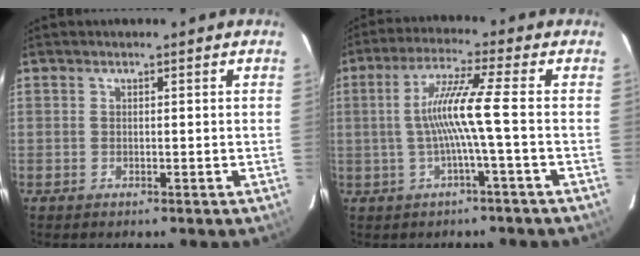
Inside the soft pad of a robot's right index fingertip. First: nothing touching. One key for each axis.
{"total": 8.3, "fx": -1.2, "fy": -1.6, "fz": 8.0, "tx": -0.159, "ty": 0.002, "tz": -0.017}